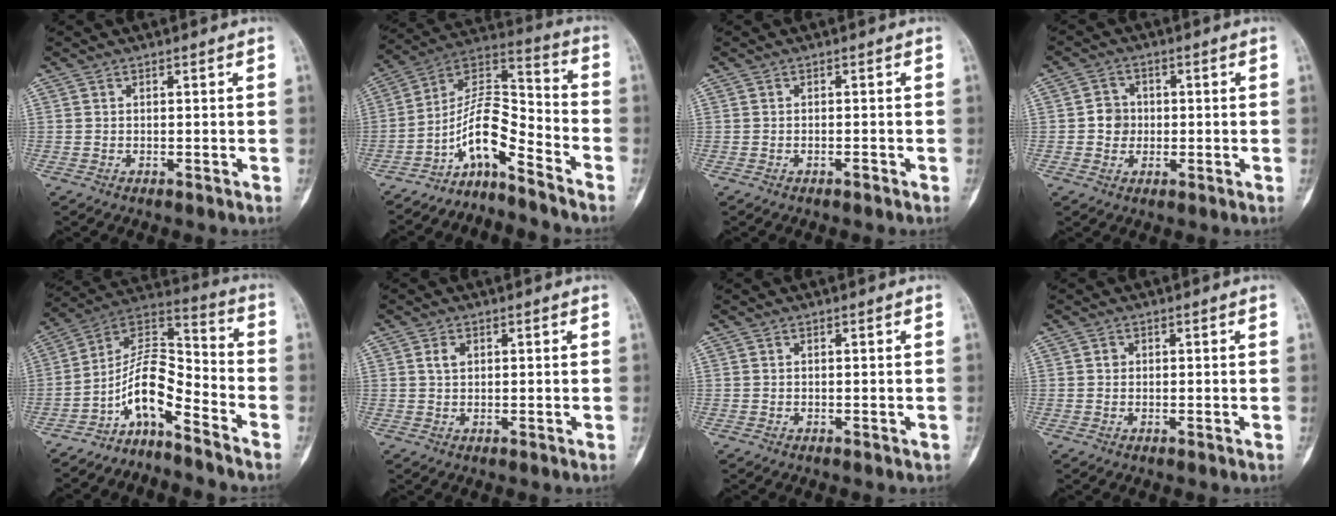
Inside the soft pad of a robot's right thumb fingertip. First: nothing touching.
{"total": 11.1, "force": [-7.5, 3.5, 7.4], "torque": [-0.132, 0.108, -0.141]}
{"total": 0.0}
{"total": 4.2, "force": [-0.2, 3.9, 1.5], "torque": [-0.002, 0.008, -0.008]}
{"total": 11.1, "force": [-7.0, 4.0, 7.6], "torque": [-0.132, 0.105, -0.133]}
{"total": 2.1, "force": [0.7, 1.4, 1.4], "torque": [-0.023, 0.001, 0.013]}
{"total": 0.0}
{"total": 0.9, "force": [0.1, 0.8, 0.3], "torque": [-0.001, 0.002, 0.001]}